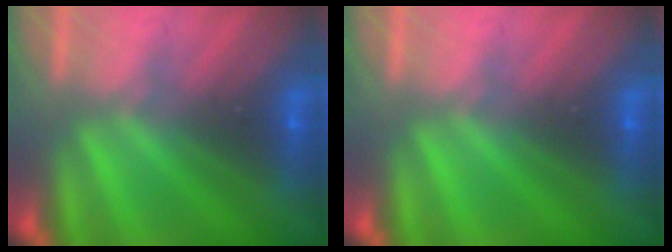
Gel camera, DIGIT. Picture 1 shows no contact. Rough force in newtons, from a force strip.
{"total": 0.0}